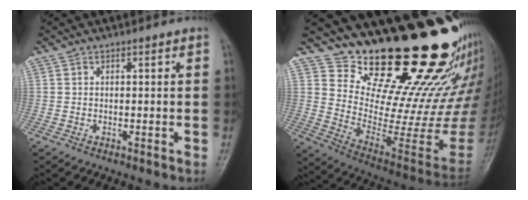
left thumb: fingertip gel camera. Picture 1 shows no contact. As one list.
[{"total": 25.4, "force": [20.9, 5.3, 13.4], "torque": [-0.150, -0.198, 0.314]}]